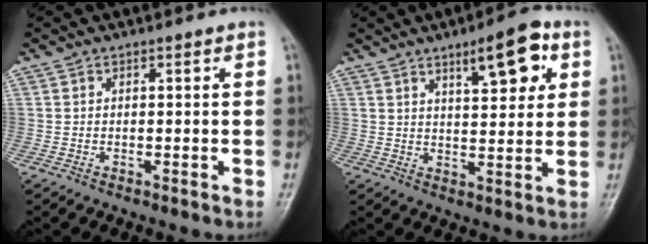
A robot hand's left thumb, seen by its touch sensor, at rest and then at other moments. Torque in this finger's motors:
{"motor_torque": [0.26, 0.23, 0.17, -0.26, 0.18]}